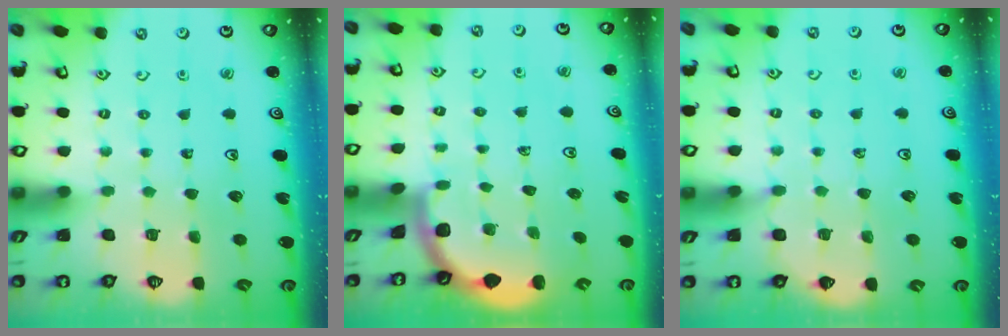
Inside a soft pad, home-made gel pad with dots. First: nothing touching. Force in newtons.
{"total": 1.7, "press": 1.7, "slide": 0.0}
{"total": 5.9, "press": 5.8, "slide": 0.7}